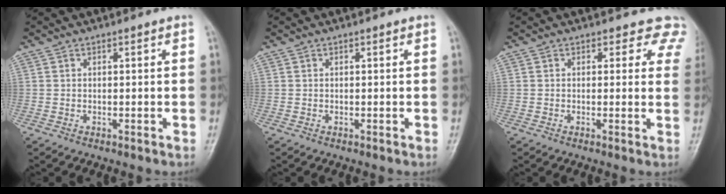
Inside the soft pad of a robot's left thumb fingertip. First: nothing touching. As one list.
[{"total": 0.0}, {"total": 5.5, "force": [4.3, 3.3, 0.9], "torque": [0.035, -0.014, 0.020]}]